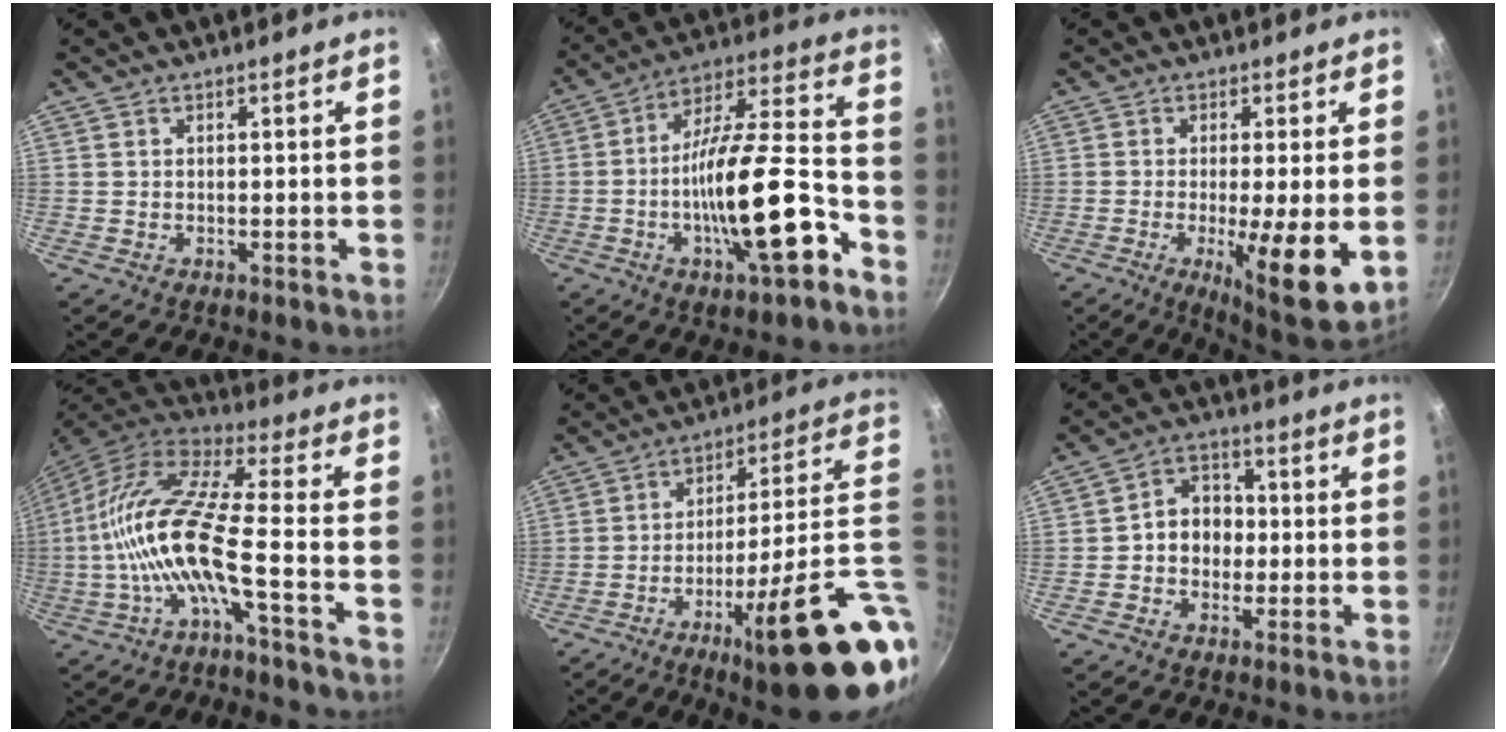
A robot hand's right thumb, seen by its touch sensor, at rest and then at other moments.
{"total": 19.6, "force": [-7.9, 5.8, 17.0], "torque": [-0.248, 0.056, -0.133]}
{"total": 12.2, "force": [-2.1, 2.0, 11.9], "torque": [-0.179, -0.015, -0.026]}
{"total": 15.8, "force": [-4.5, 3.4, 14.8], "torque": [-0.297, 0.044, -0.098]}
{"total": 26.2, "force": [-8.4, 4.8, 24.3], "torque": [-0.296, 0.030, -0.124]}
{"total": 7.9, "force": [-0.5, 6.6, 4.4], "torque": [-0.029, 0.020, -0.019]}